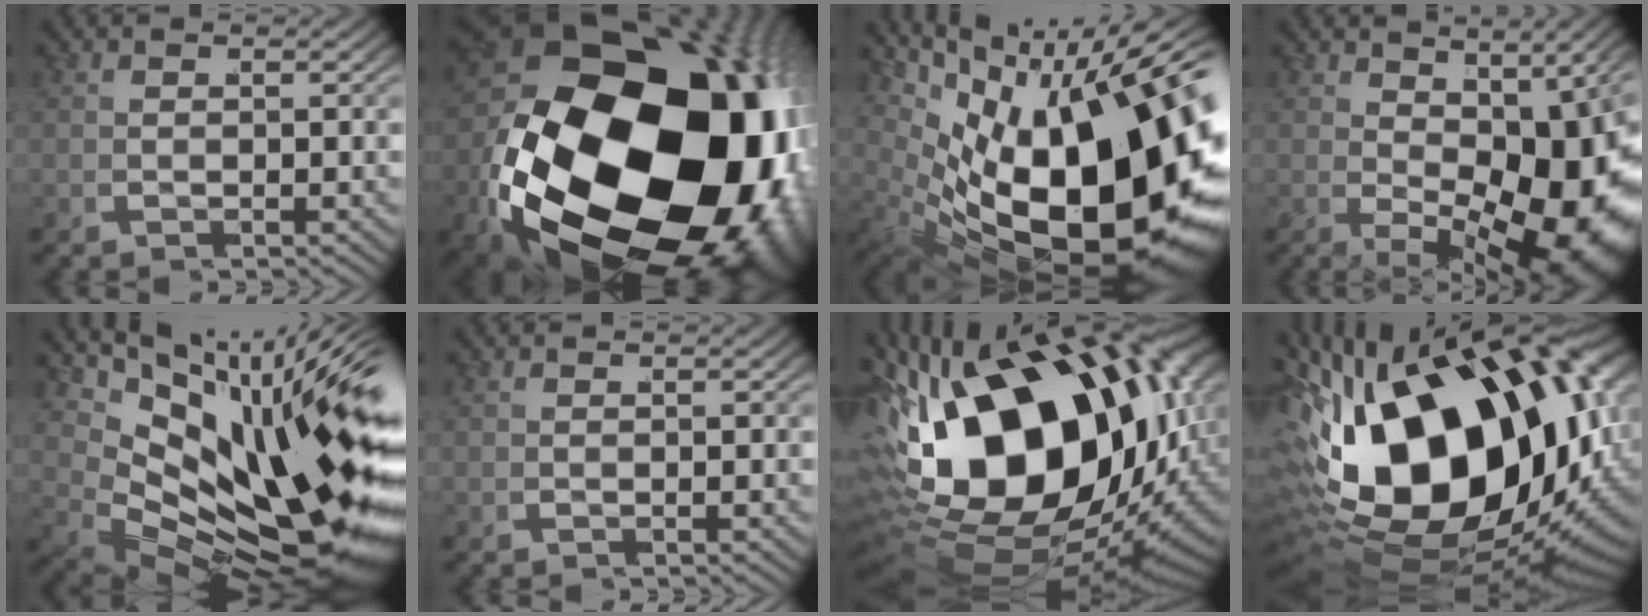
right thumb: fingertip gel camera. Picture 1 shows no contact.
{"total": 41.8, "force": [-3.7, 26.9, 31.8], "torque": [-0.526, -0.101, -0.006]}
{"total": 25.8, "force": [-2.4, 15.2, 20.8], "torque": [-0.346, -0.078, 0.020]}
{"total": 14.6, "force": [-2.0, 8.0, 12.1], "torque": [-0.167, -0.034, 0.002]}
{"total": 17.7, "force": [-0.3, 9.2, 15.2], "torque": [-0.236, -0.042, 0.031]}
{"total": 0.0}
{"total": 27.4, "force": [-0.8, 16.5, 21.9], "torque": [-0.375, -0.057, 0.026]}
{"total": 30.7, "force": [-0.7, 18.7, 24.3], "torque": [-0.422, -0.056, 0.027]}